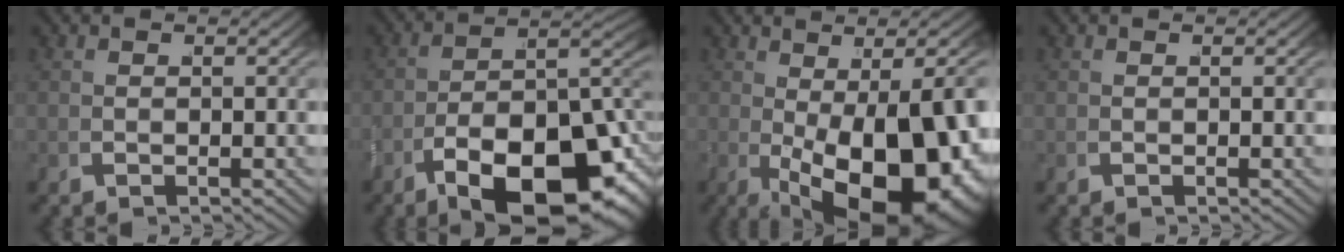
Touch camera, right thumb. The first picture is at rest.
{"total": 16.3, "force": [-4.8, 8.9, 12.8], "torque": [-0.209, -0.064, -0.039]}
{"total": 17.0, "force": [-3.2, 8.5, 14.3], "torque": [-0.225, -0.068, -0.001]}
{"total": 1.1, "force": [0.1, -1.0, -0.5], "torque": [0.020, 0.000, 0.004]}